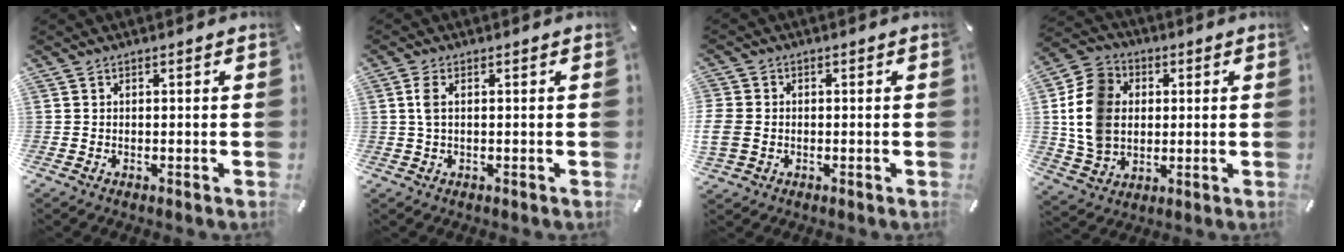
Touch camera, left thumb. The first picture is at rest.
{"total": 2.8, "force": [0.4, 1.0, 2.6], "torque": [-0.060, 0.001, 0.003]}
{"total": 4.7, "force": [-0.5, 4.2, 2.1], "torque": [-0.056, 0.004, -0.010]}
{"total": 13.4, "force": [0.9, 11.4, 7.0], "torque": [-0.168, 0.017, 0.016]}